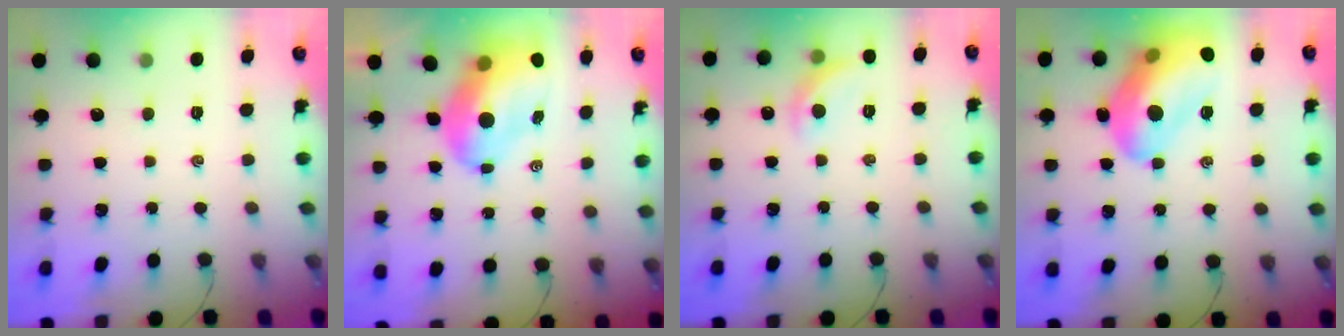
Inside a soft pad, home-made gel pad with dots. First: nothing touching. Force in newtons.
{"total": 9.8, "press": 9.5, "slide": 2.6}
{"total": 7.6, "press": 7.4, "slide": 1.6}
{"total": 21.4, "press": 21.0, "slide": 3.9}